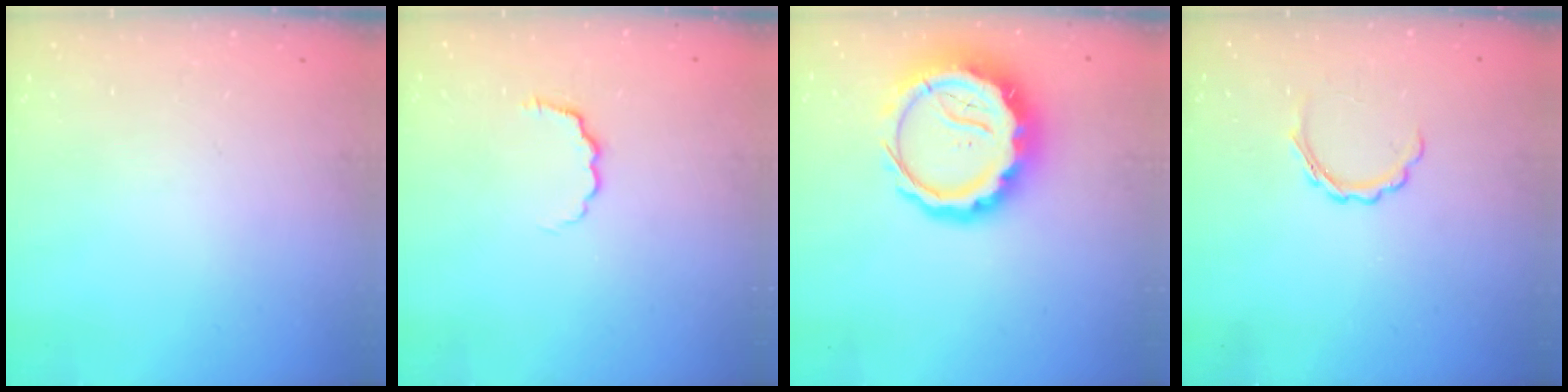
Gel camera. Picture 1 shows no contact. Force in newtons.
{"total": 3.3, "press": 3.2, "slide": 1.1}
{"total": 14.9, "press": 14.4, "slide": 3.5}
{"total": 4.1, "press": 3.9, "slide": 1.2}